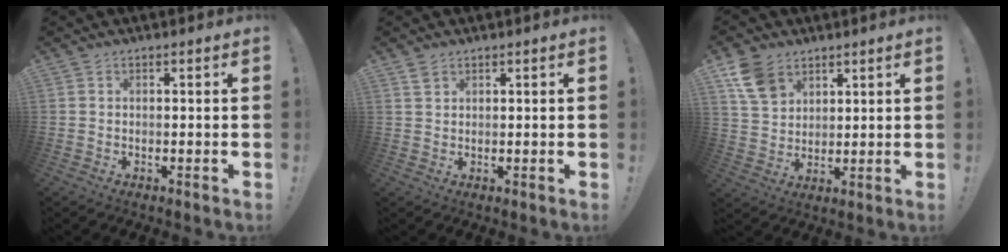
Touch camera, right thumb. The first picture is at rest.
{"total": 1.9, "force": [1.4, 1.0, 0.8], "torque": [-0.003, -0.008, 0.025]}
{"total": 10.5, "force": [6.3, 7.1, 4.4], "torque": [-0.078, -0.026, 0.128]}